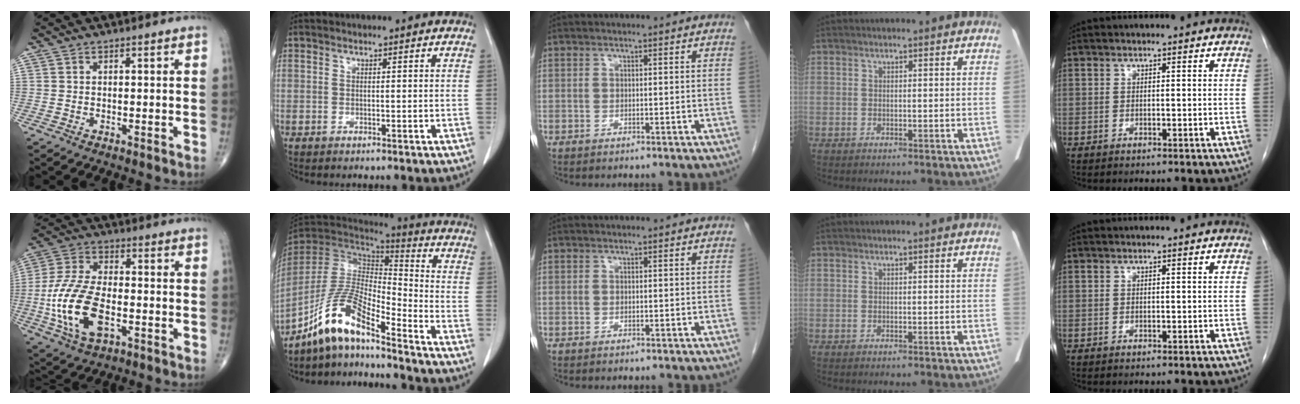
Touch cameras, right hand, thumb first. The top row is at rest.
{"thumb": {"total": 15.7, "force": [-4.0, 8.2, 12.8], "torque": [-0.266, 0.014, -0.074]}, "index": {"total": 12.2, "force": [-9.0, 2.1, 8.0], "torque": [-0.169, 0.013, -0.171]}}